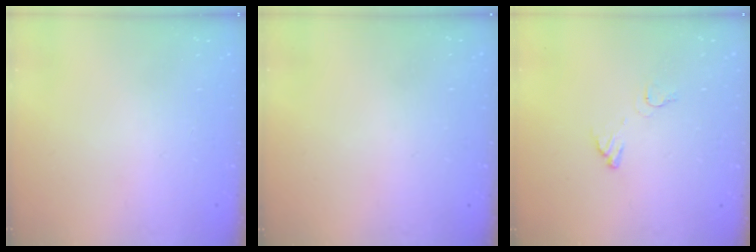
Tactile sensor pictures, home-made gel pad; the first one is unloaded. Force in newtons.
{"total": 2.8, "press": 2.8, "slide": 0.1}
{"total": 4.7, "press": 4.6, "slide": 0.3}